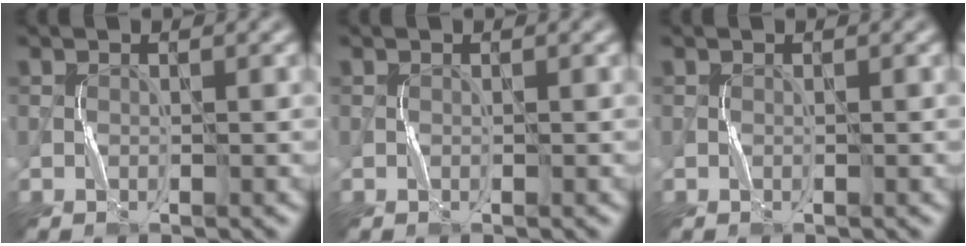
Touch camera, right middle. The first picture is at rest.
{"total": 0.0}
{"total": 0.0}